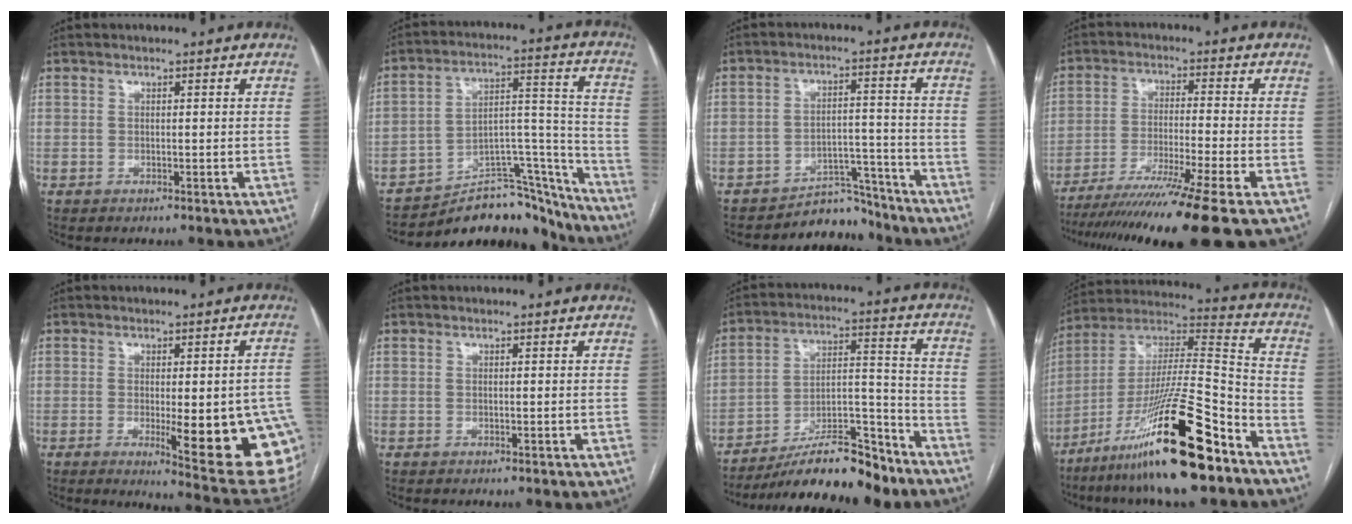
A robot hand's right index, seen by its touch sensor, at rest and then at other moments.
{"total": 18.3, "force": [-17.0, 5.5, 4.0], "torque": [-0.033, 0.068, -0.251]}
{"total": 6.7, "force": [-6.3, 2.1, -0.5], "torque": [0.020, 0.047, -0.096]}
{"total": 16.5, "force": [-12.8, -2.5, 10.1], "torque": [-0.153, -0.050, -0.208]}
{"total": 16.4, "force": [-4.1, 3.1, 15.6], "torque": [-0.100, 0.000, -0.031]}
{"total": 0.0}
{"total": 16.2, "force": [-13.4, 3.2, 8.5], "torque": [-0.134, 0.023, -0.225]}
{"total": 23.5, "force": [-14.5, 1.9, 18.4], "torque": [-0.323, -0.021, -0.253]}